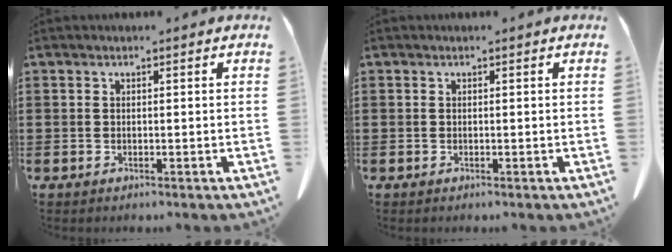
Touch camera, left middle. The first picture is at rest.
{"total": 0.0}